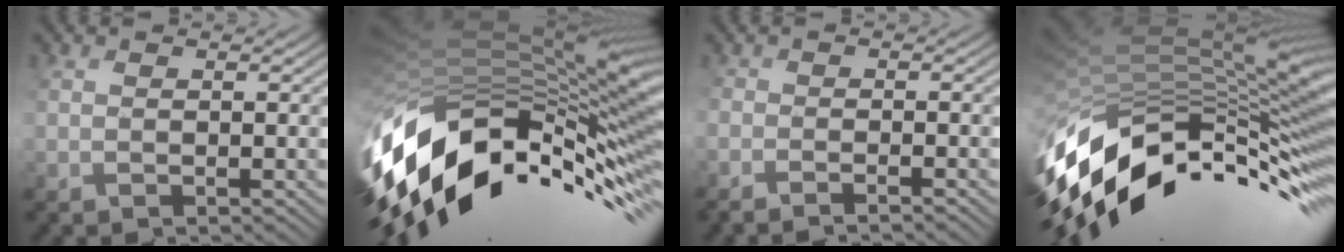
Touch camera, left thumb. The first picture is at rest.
{"total": 16.3, "force": [-5.8, 7.2, 13.4], "torque": [-0.291, -0.017, -0.083]}
{"total": 2.7, "force": [-2.6, 0.0, 0.5], "torque": [-0.004, 0.000, -0.048]}
{"total": 15.0, "force": [-6.1, 6.0, 12.3], "torque": [-0.263, 0.003, -0.097]}